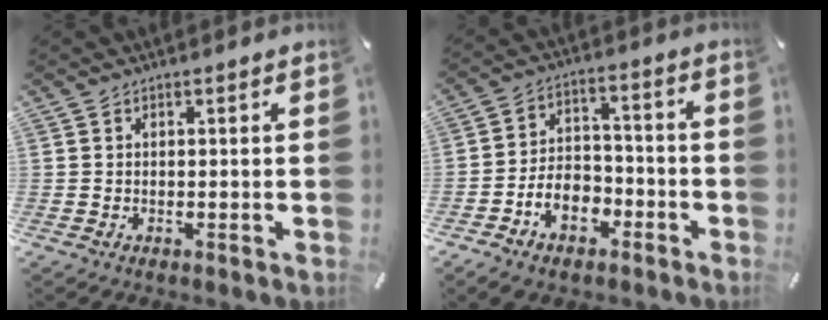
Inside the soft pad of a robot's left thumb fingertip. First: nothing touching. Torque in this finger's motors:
{"motor_torque": [0.14, 2.22, 0.65, 0.51, 0.13]}